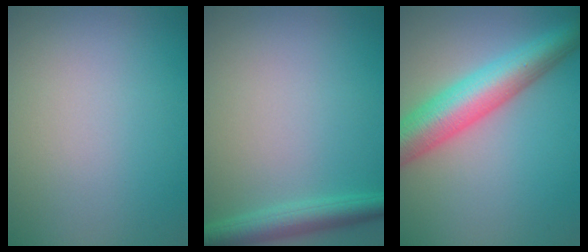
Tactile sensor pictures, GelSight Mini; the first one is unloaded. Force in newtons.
{"total": 3.1, "press": 3.1, "slide": 0.2}
{"total": 7.7, "press": 7.7, "slide": 0.4}